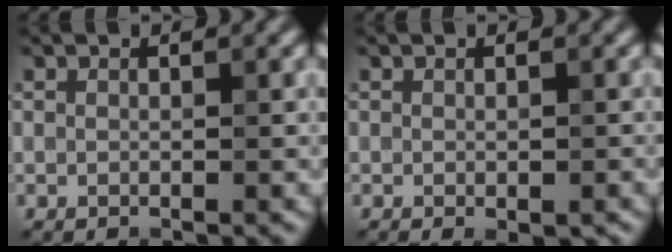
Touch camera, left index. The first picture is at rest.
{"total": 1.0, "force": [-0.6, 0.2, 0.8], "torque": [-0.015, -0.006, -0.004]}